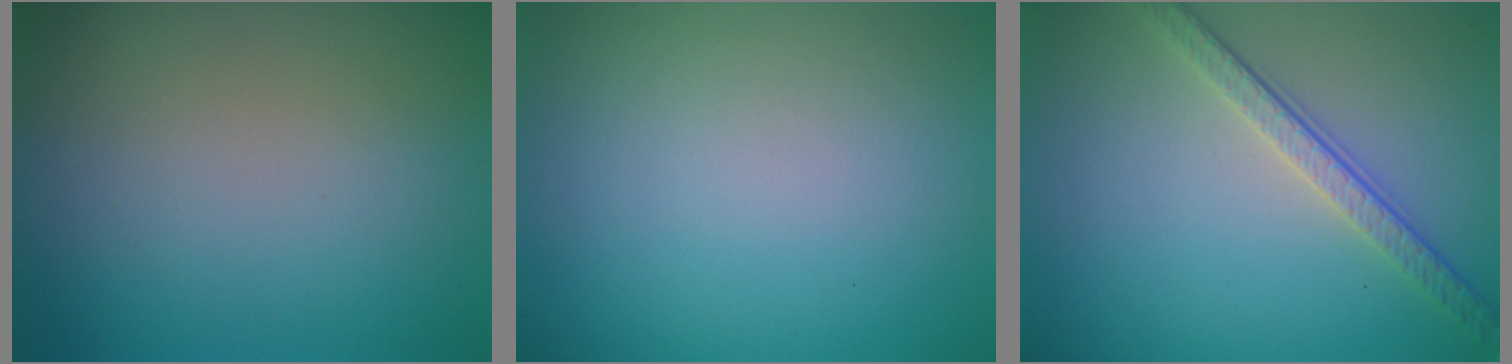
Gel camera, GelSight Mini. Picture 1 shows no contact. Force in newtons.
{"total": 0.0}
{"total": 3.8, "press": 2.8, "slide": 2.6}